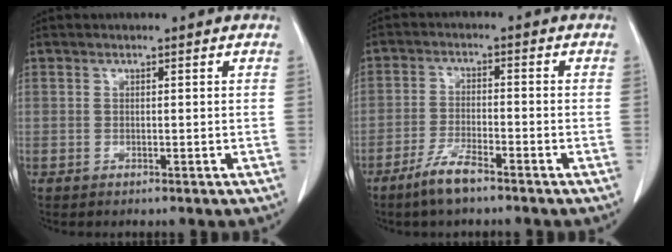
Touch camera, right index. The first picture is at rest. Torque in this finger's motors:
{"motor_torque": [0.03, -0.13, 0.21, 0.09]}